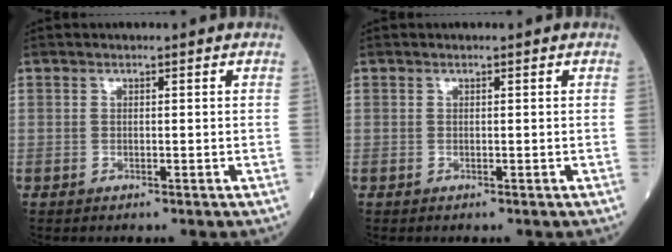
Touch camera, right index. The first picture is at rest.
{"total": 0.0}